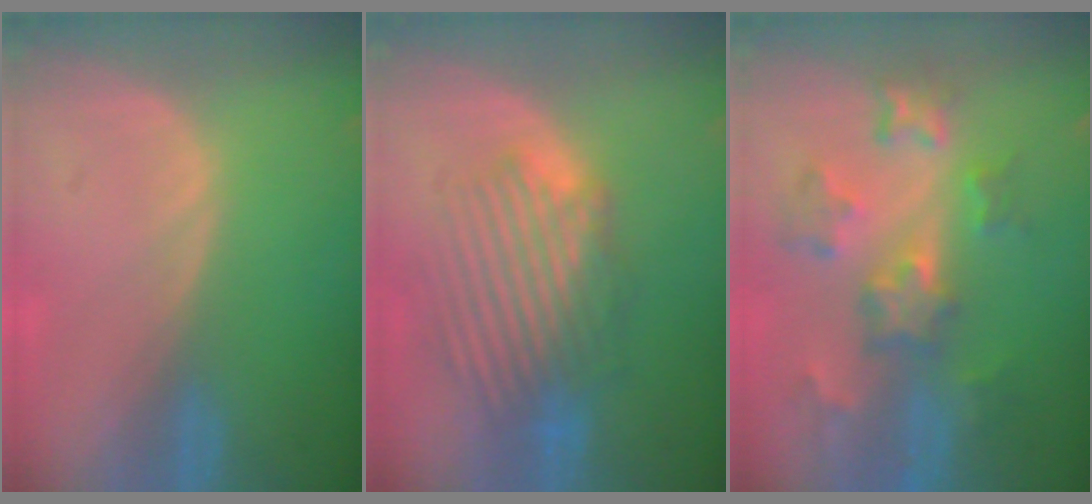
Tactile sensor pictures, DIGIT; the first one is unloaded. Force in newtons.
{"total": 8.5, "press": 8.1, "slide": 2.5}
{"total": 8.8, "press": 7.9, "slide": 3.8}